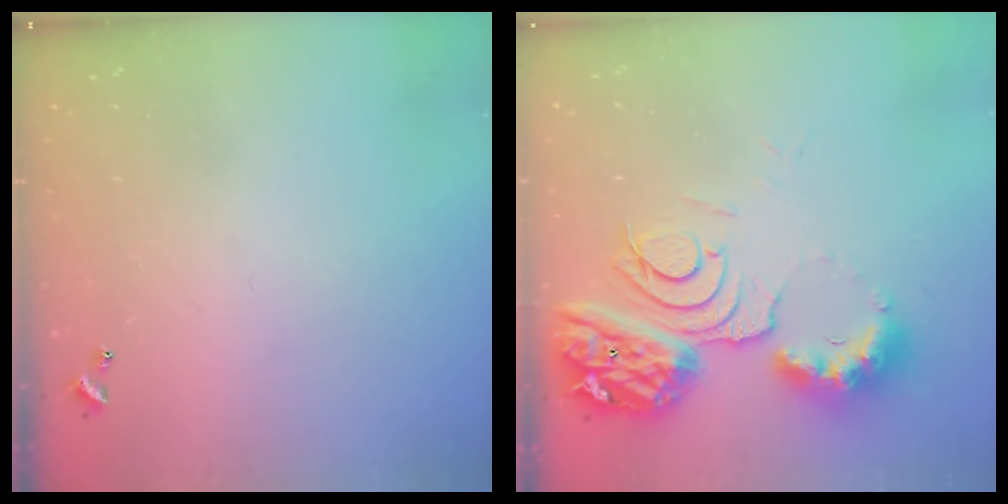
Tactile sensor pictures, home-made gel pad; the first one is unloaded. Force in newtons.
{"total": 14.1, "press": 14.1, "slide": 1.5}